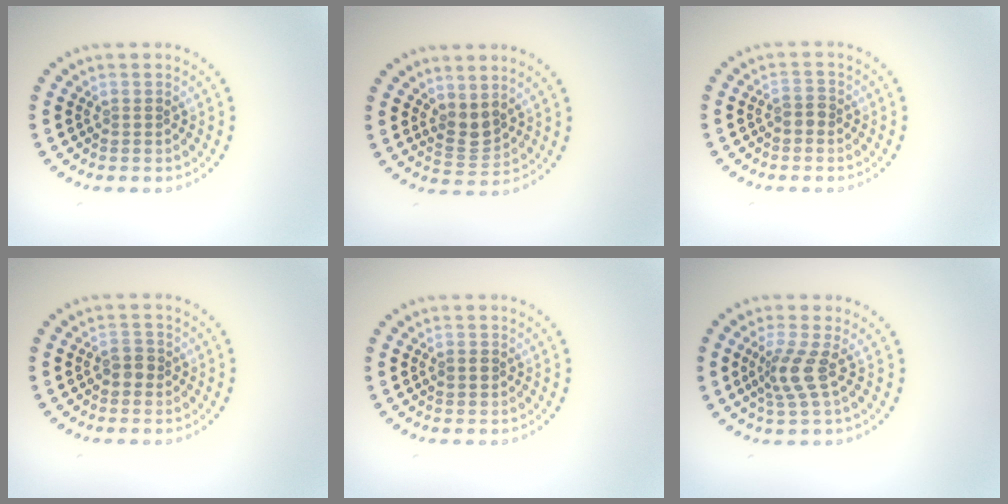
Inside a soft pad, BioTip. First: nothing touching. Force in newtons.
{"total": 2.1, "press": 1.7, "slide": 1.2}
{"total": 1.3, "press": 1.2, "slide": 0.5}
{"total": 1.4, "press": 1.3, "slide": 0.3}
{"total": 1.2, "press": 1.2, "slide": 0.0}
{"total": 2.8, "press": 2.0, "slide": 1.9}